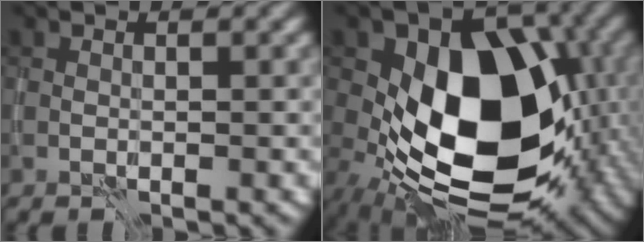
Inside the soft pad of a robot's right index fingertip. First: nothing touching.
{"total": 14.5, "force": [-2.6, 8.6, 11.3], "torque": [-0.182, -0.001, -0.055]}